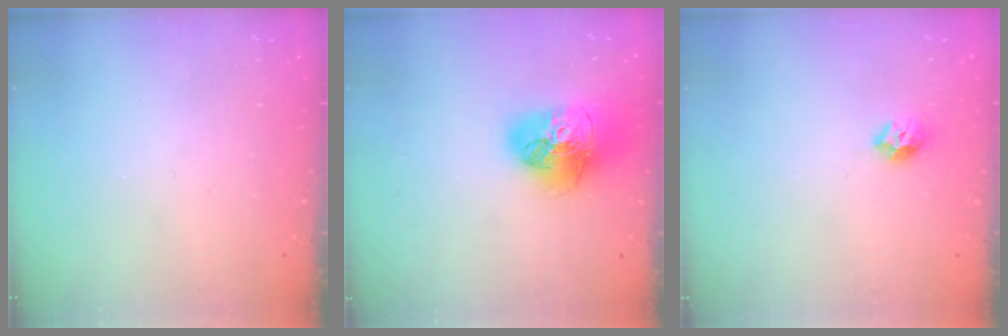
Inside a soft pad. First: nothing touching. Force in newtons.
{"total": 18.0, "press": 17.9, "slide": 2.0}
{"total": 7.9, "press": 7.9, "slide": 0.7}